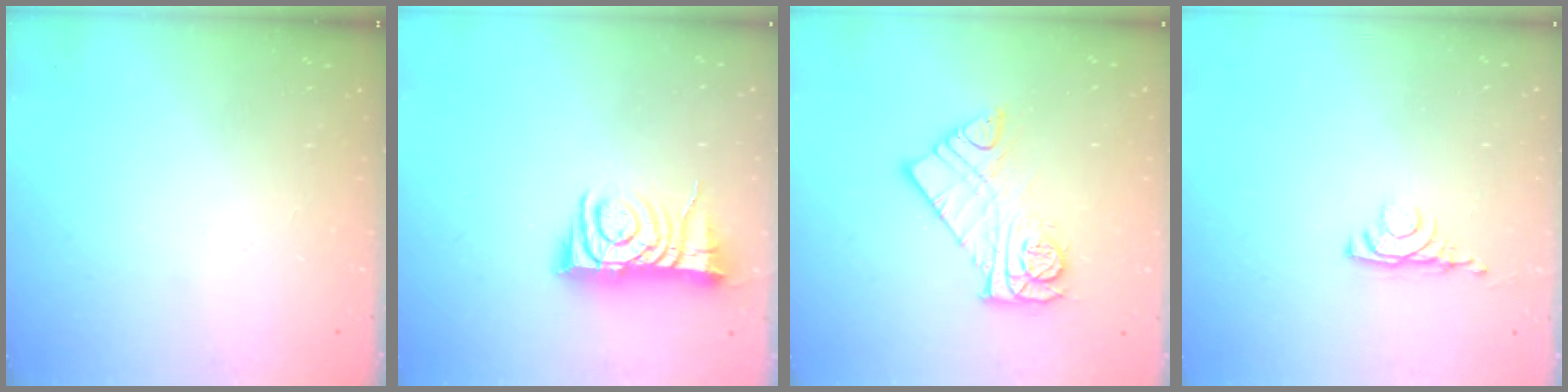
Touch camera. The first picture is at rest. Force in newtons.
{"total": 8.0, "press": 8.0, "slide": 0.7}
{"total": 11.4, "press": 11.4, "slide": 1.0}
{"total": 4.0, "press": 3.9, "slide": 0.6}